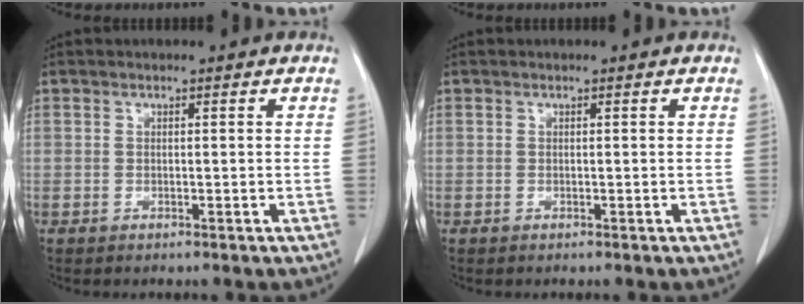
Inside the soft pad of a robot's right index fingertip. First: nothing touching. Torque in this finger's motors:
{"motor_torque": [0.00, 0.00, 0.00, 0.00]}